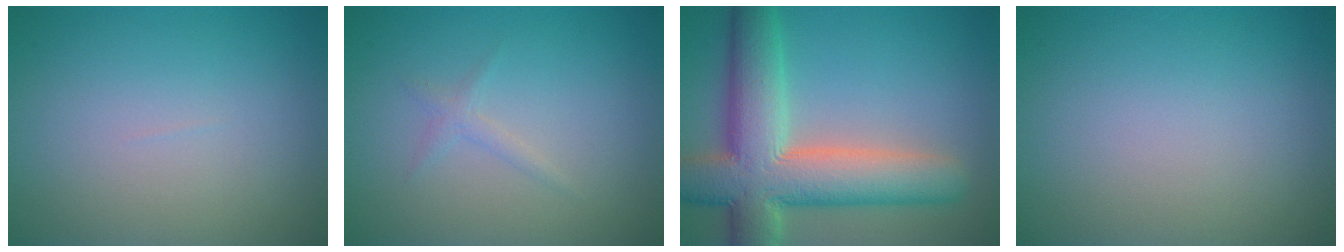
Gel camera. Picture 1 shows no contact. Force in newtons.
{"total": 0.9, "press": 0.9, "slide": 0.1}
{"total": 10.9, "press": 10.9, "slide": 1.1}
{"total": 0.0}